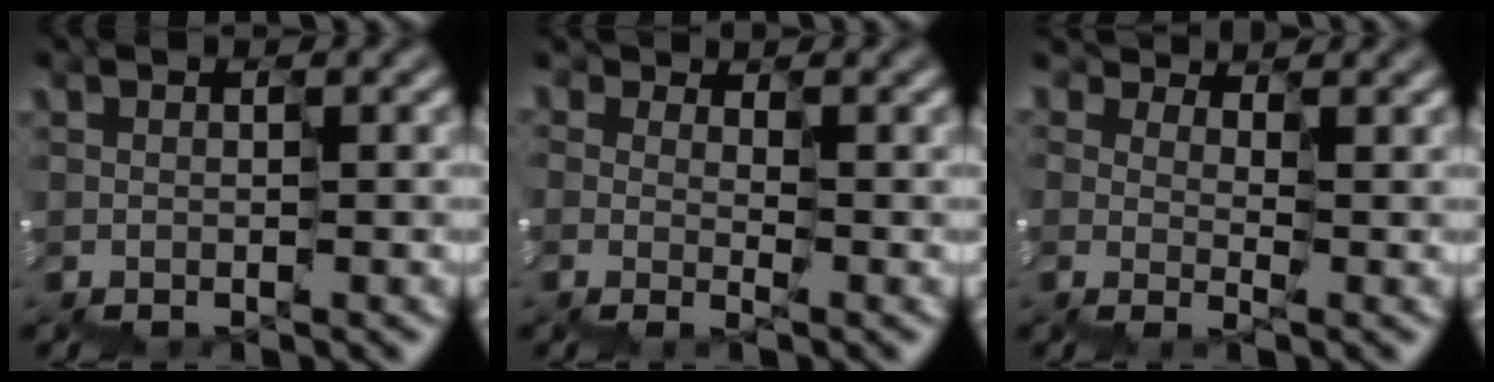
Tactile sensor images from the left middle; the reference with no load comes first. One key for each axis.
{"total": 0.6, "fx": 0.5, "fy": 0.1, "fz": -0.2, "tx": 0.008, "ty": 0.000, "tz": 0.010}
{"total": 2.4, "fx": 2.3, "fy": 0.7, "fz": -0.1, "tx": 0.006, "ty": 0.004, "tz": 0.042}